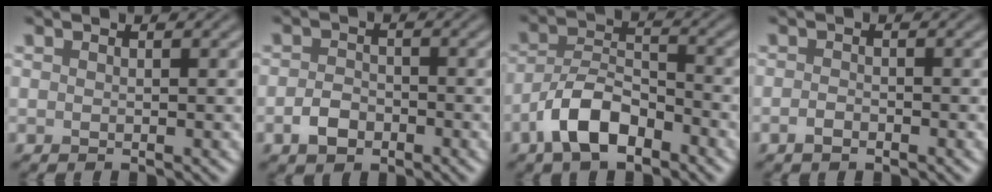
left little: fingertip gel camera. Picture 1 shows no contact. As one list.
[{"total": 2.5, "force": [-1.5, 1.6, 1.2], "torque": [-0.017, 0.004, -0.036]}, {"total": 5.6, "force": [-3.6, 2.4, 3.6], "torque": [-0.062, 0.007, -0.075]}, {"total": 1.2, "force": [-0.9, 0.5, 0.5], "torque": [-0.009, 0.001, -0.023]}]